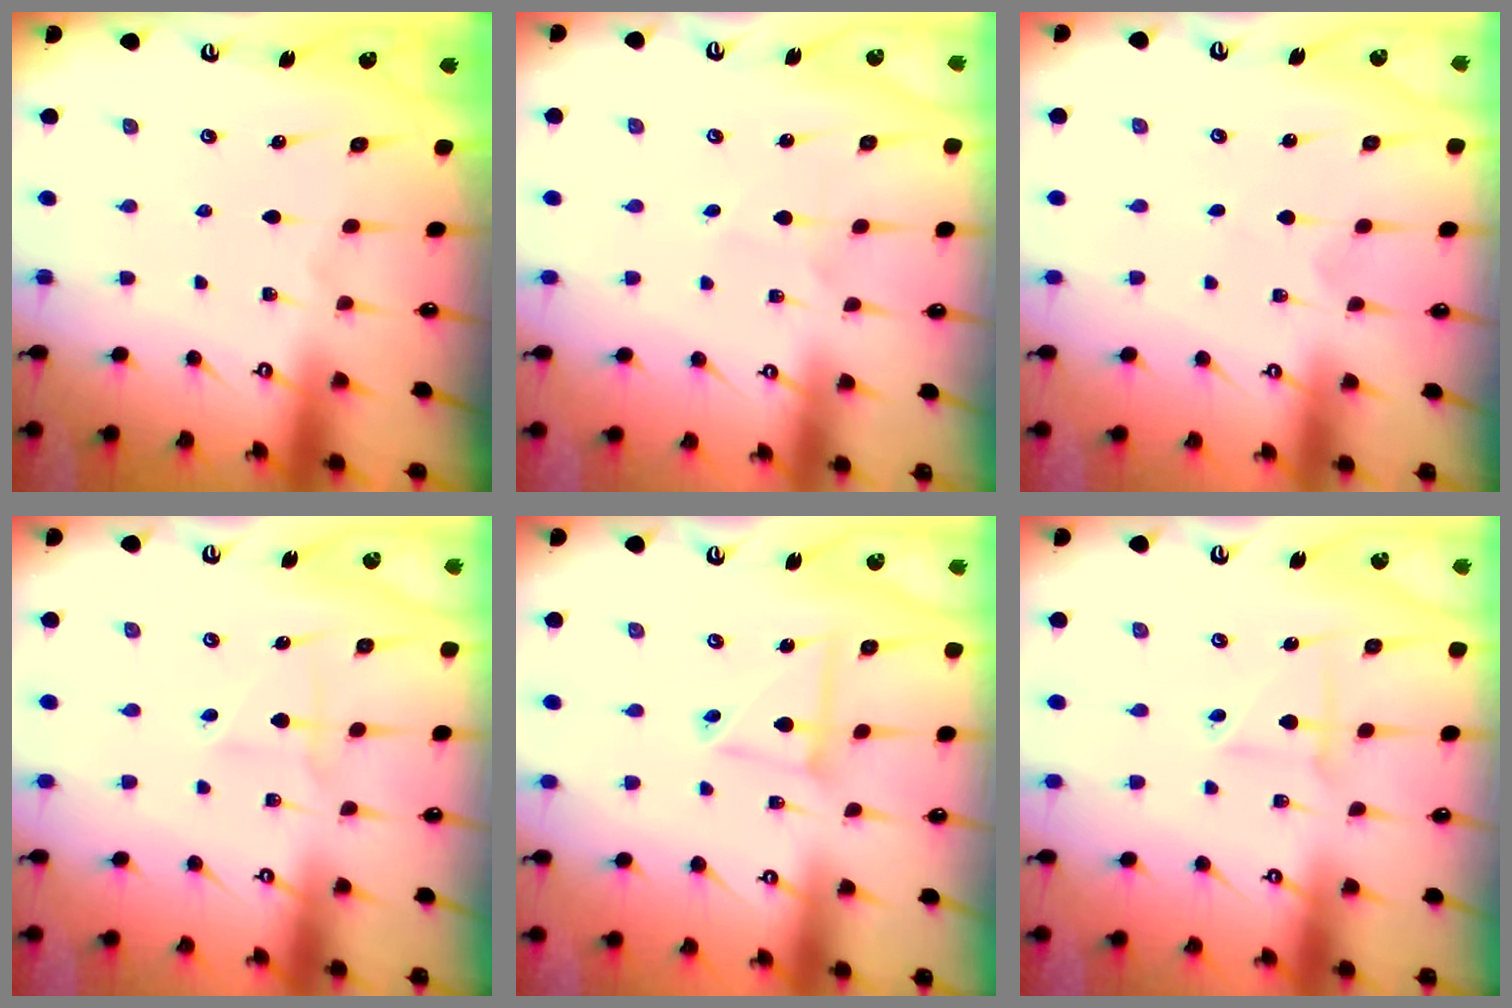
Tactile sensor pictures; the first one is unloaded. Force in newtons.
{"total": 2.3, "press": 2.3, "slide": 0.2}
{"total": 0.0}
{"total": 2.5, "press": 2.3, "slide": 0.9}
{"total": 6.3, "press": 6.3, "slide": 0.5}
{"total": 2.8, "press": 2.8, "slide": 0.2}